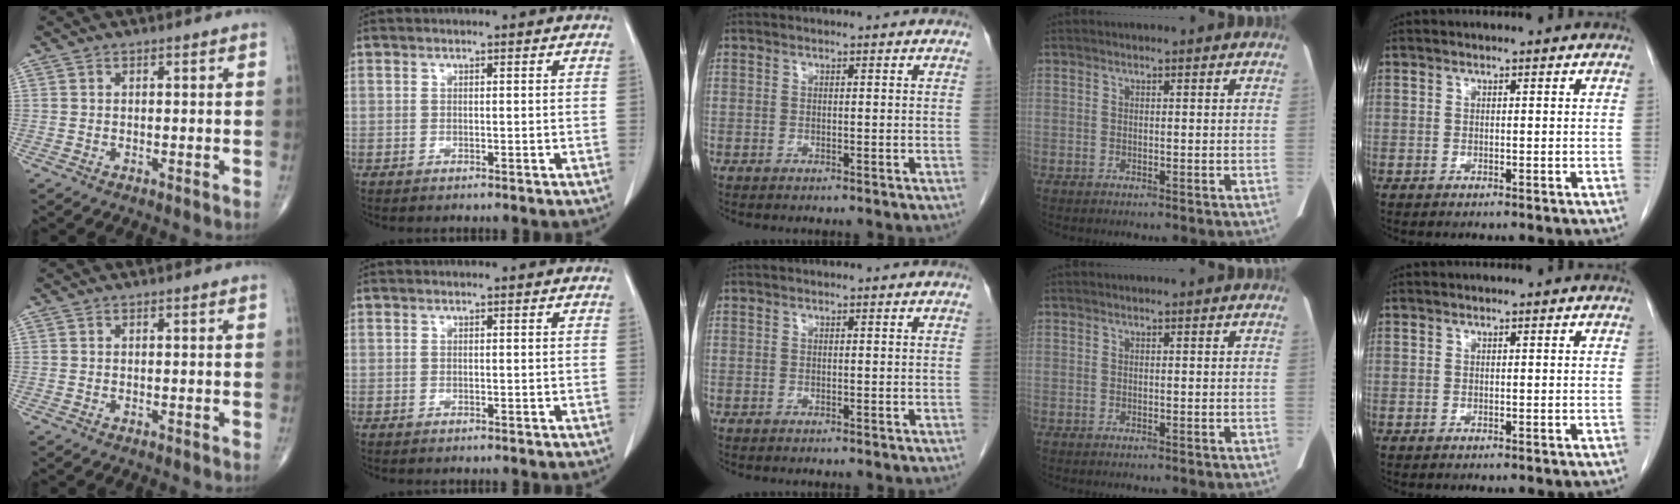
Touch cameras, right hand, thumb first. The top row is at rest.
{}